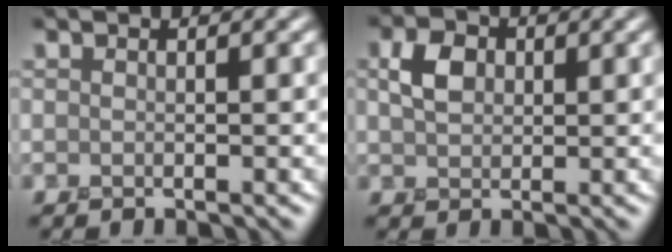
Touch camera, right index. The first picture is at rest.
{"total": 2.8, "force": [0.4, 2.1, 1.7], "torque": [-0.039, 0.005, 0.002]}